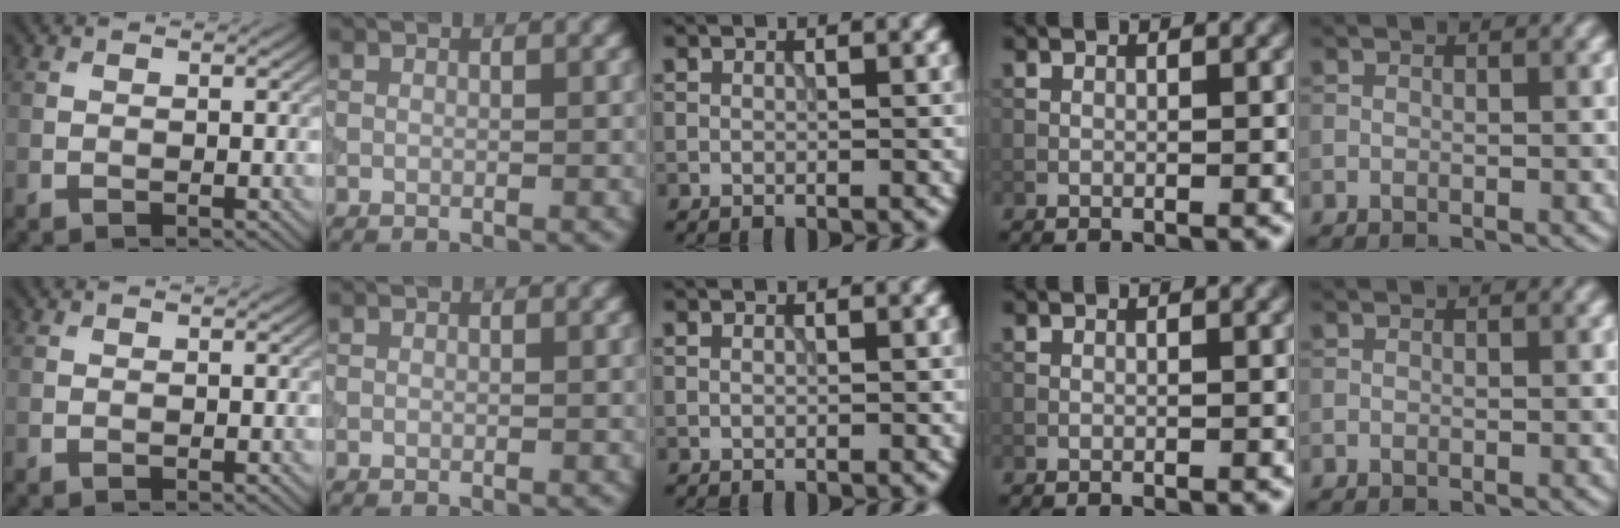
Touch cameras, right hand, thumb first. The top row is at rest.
{}